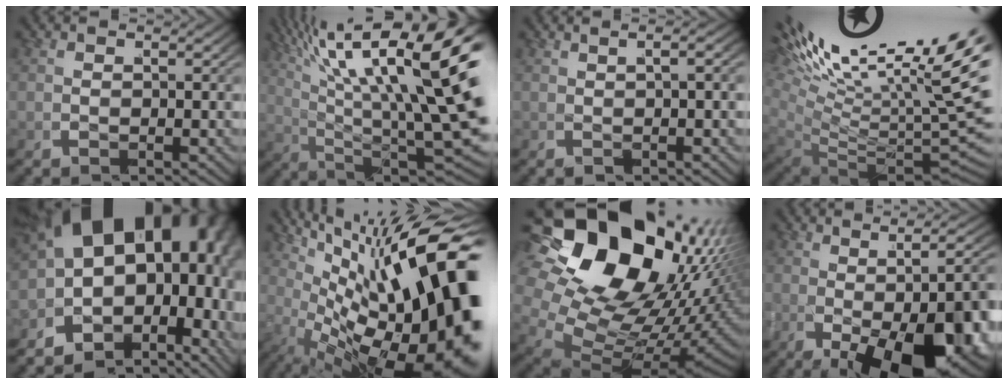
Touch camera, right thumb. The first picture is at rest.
{"total": 15.1, "force": [2.6, 8.7, 12.1], "torque": [-0.208, -0.041, 0.054]}
{"total": 3.8, "force": [1.0, 1.7, 3.2], "torque": [-0.040, 0.014, 0.007]}
{"total": 15.6, "force": [2.8, 8.5, 12.7], "torque": [-0.196, -0.034, 0.048]}
{"total": 23.8, "force": [2.2, 16.0, 17.5], "torque": [-0.296, -0.010, 0.010]}
{"total": 19.8, "force": [-2.4, 10.9, 16.4], "torque": [-0.275, -0.057, -0.004]}
{"total": 24.7, "force": [0.2, 17.3, 17.6], "torque": [-0.323, -0.051, 0.004]}
{"total": 14.6, "force": [-2.8, 6.6, 12.7], "torque": [-0.194, -0.037, -0.026]}